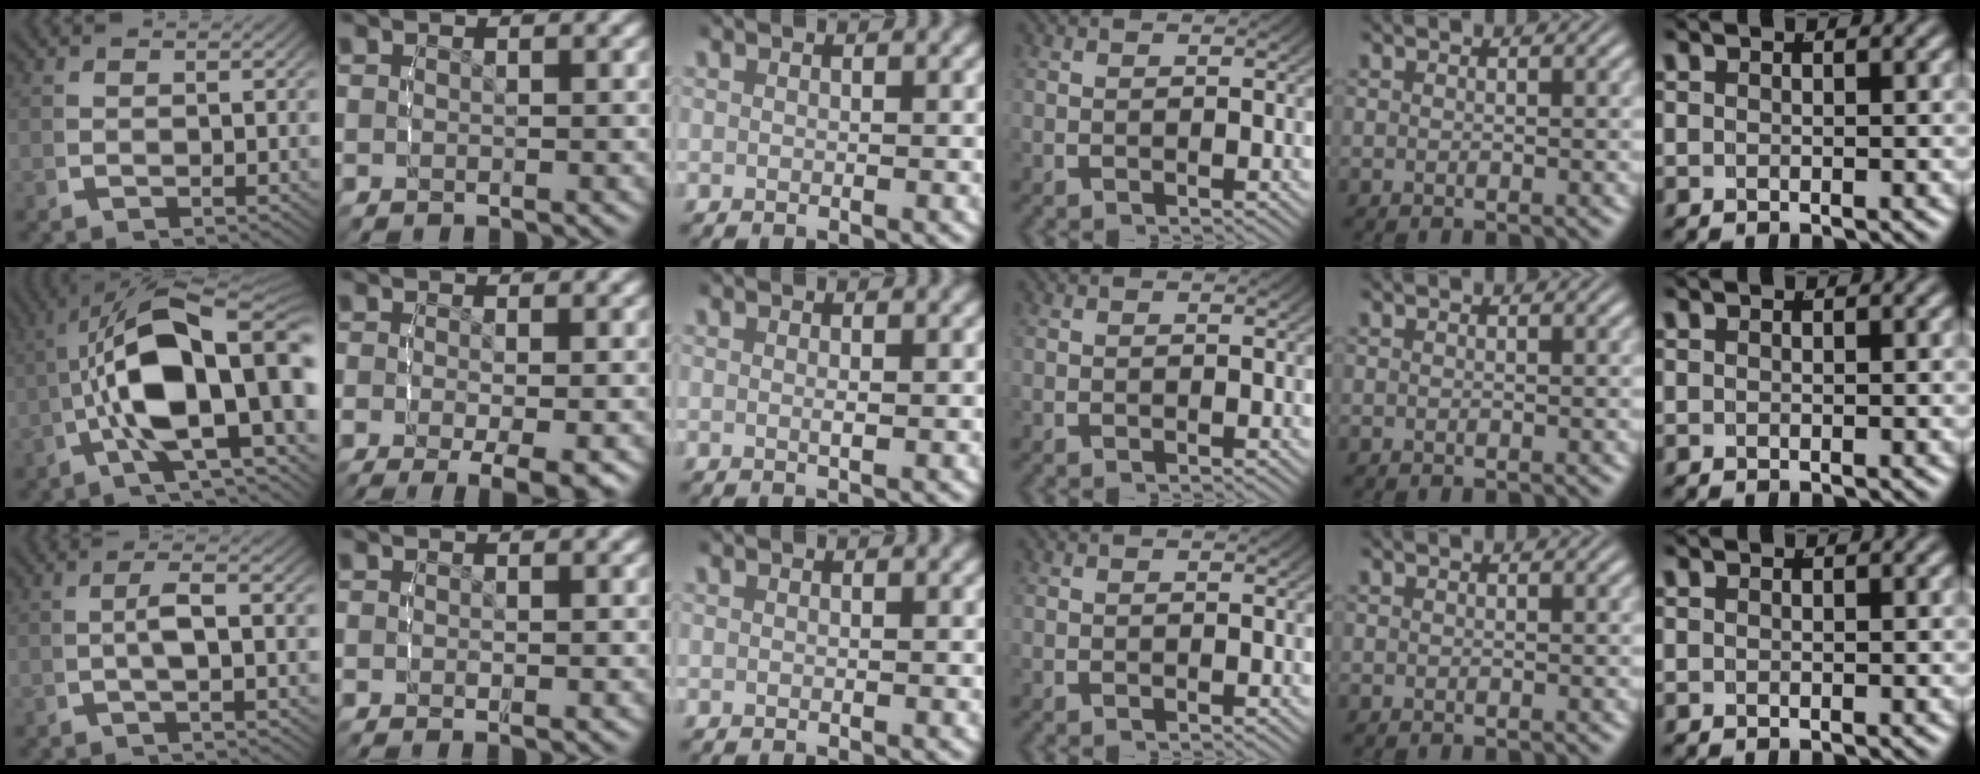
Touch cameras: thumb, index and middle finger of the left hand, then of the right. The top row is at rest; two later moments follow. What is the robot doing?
{"motion": "lift_and_place", "object": "button"}